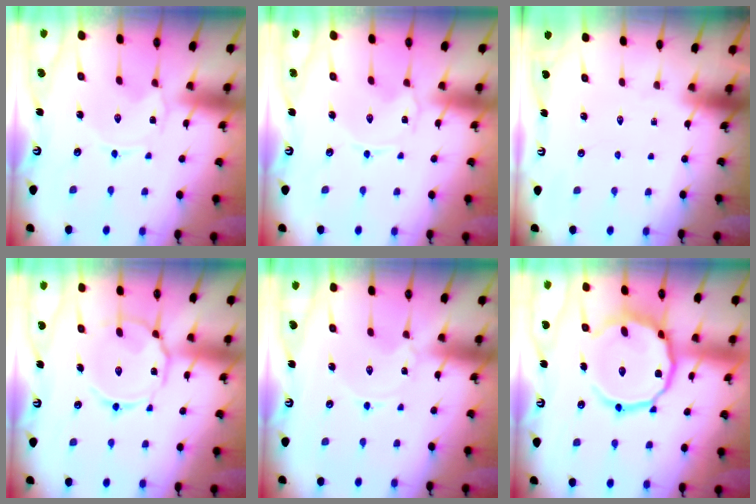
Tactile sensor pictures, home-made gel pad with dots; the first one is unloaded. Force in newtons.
{"total": 0.0}
{"total": 0.0}
{"total": 13.0, "press": 13.0, "slide": 1.2}
{"total": 0.0}
{"total": 18.3, "press": 18.2, "slide": 1.4}